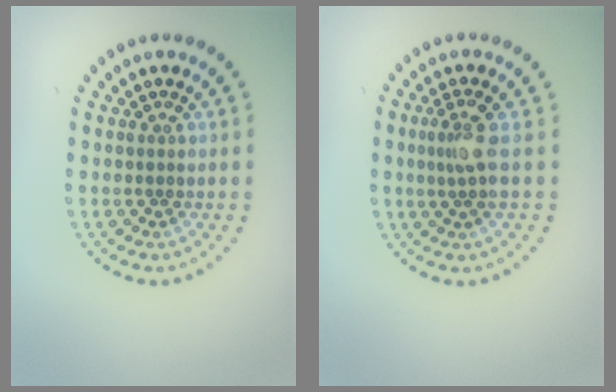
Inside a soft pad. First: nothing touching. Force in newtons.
{"total": 2.1, "press": 1.6, "slide": 1.3}